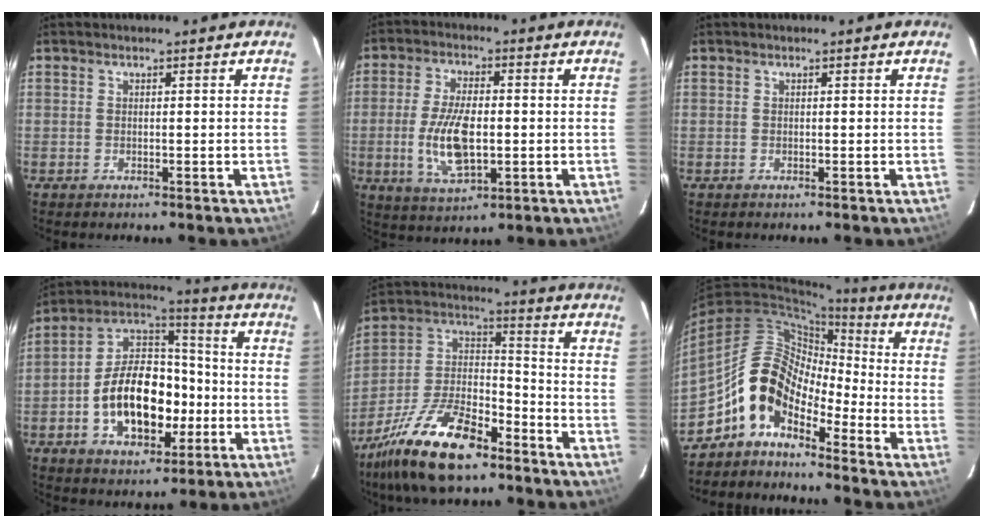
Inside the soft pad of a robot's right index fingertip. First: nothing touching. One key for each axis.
{"total": 11.2, "fx": -1.4, "fy": 4.9, "fz": 9.9, "tx": -0.203, "ty": -0.006, "tz": -0.023}
{"total": 0.0}
{"total": 17.3, "fx": -4.3, "fy": 10.3, "fz": 13.2, "tx": -0.250, "ty": 0.029, "tz": -0.060}
{"total": 19.4, "fx": -12.7, "fy": 8.2, "fz": 12.1, "tx": -0.253, "ty": 0.007, "tz": -0.232}
{"total": 9.8, "fx": -6.4, "fy": 5.3, "fz": 5.1, "tx": -0.086, "ty": 0.031, "tz": -0.134}